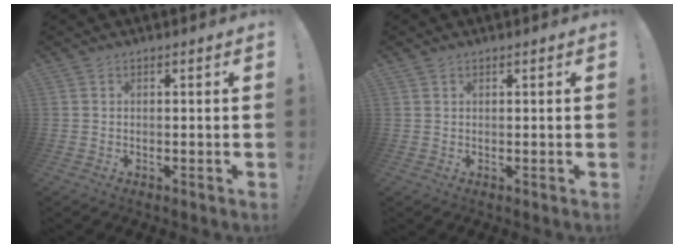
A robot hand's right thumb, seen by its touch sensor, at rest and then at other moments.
{"total": 0.8, "force": [0.6, 0.5, 0.1], "torque": [0.005, -0.004, 0.010]}